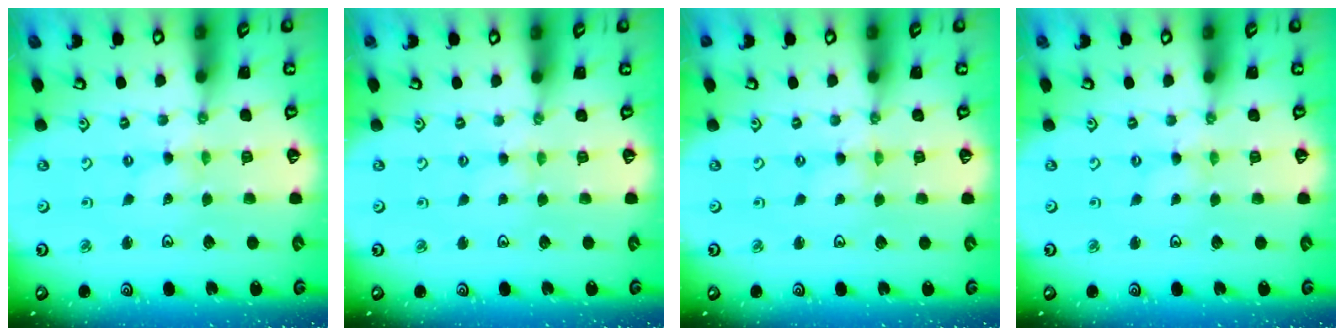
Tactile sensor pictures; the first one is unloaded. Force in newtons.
{"total": 1.4, "press": 1.4, "slide": 0.3}
{"total": 0.0}
{"total": 0.0}